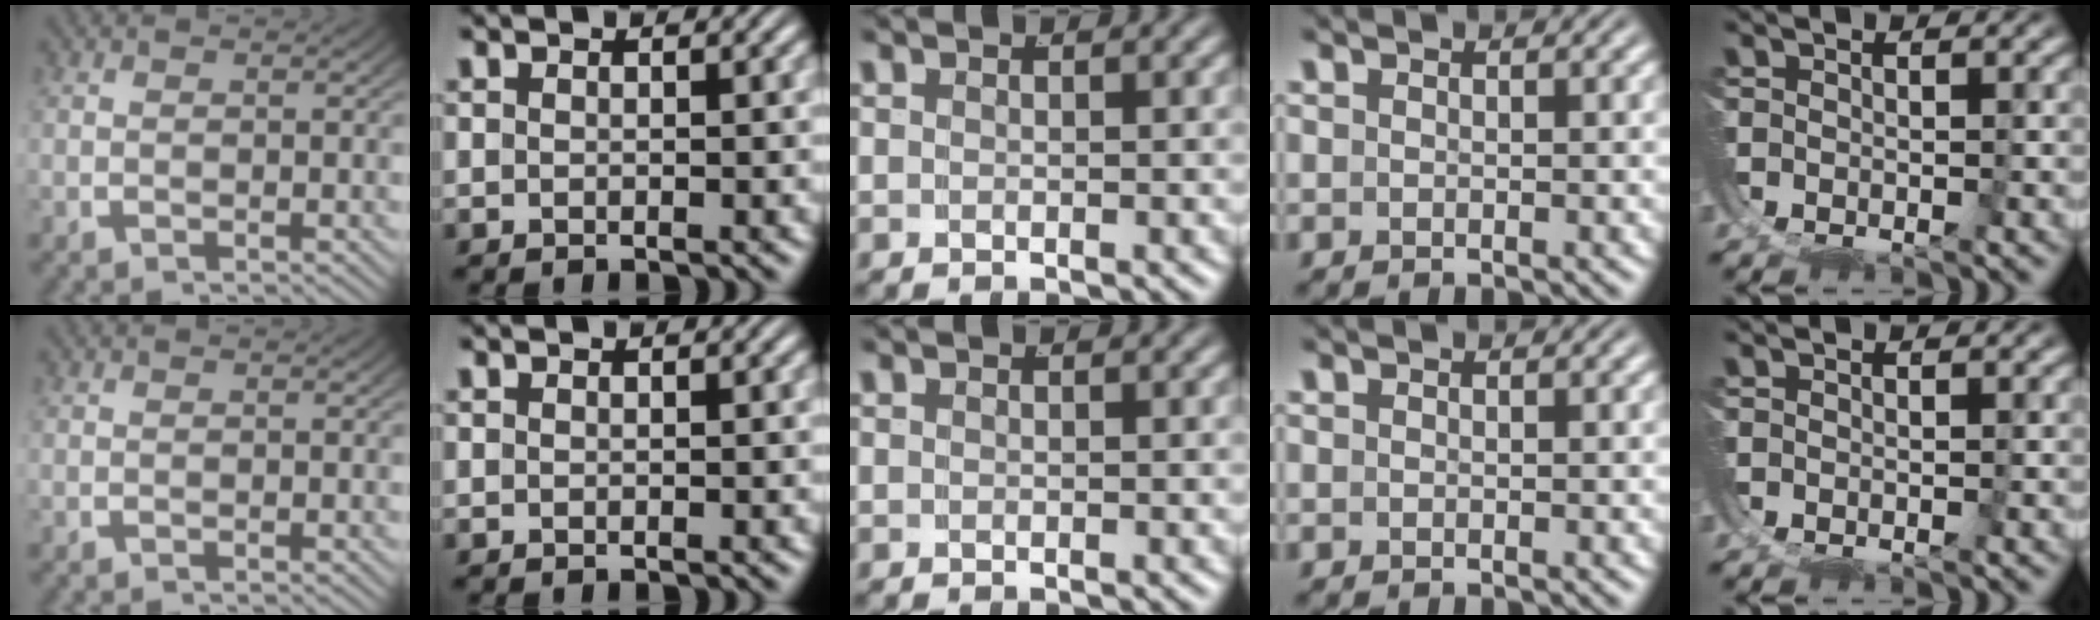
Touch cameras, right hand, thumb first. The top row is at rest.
{}